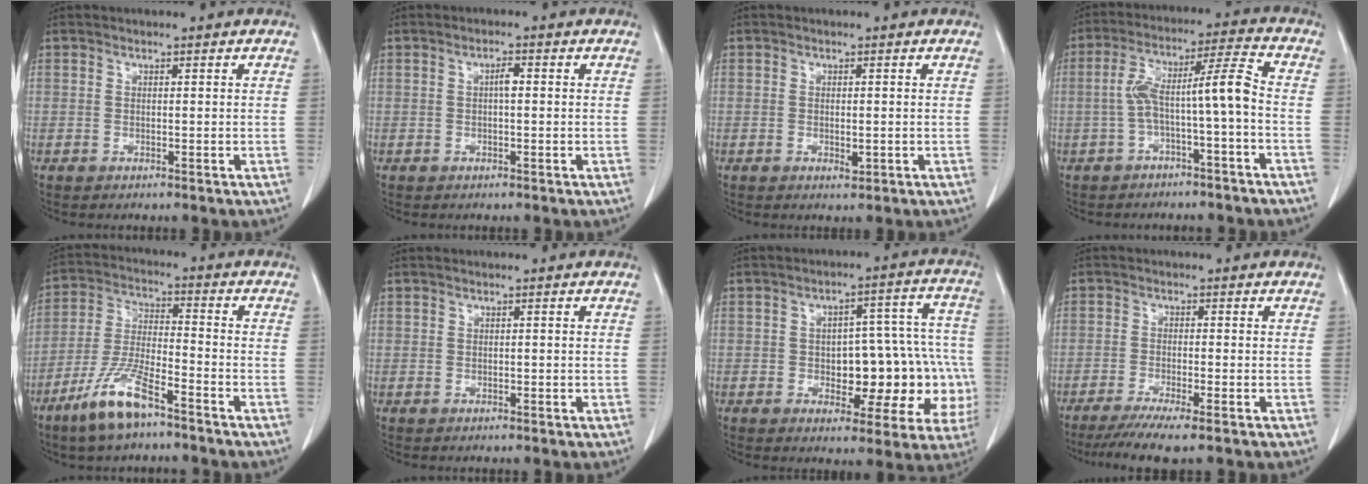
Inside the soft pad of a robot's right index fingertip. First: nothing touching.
{"total": 1.5, "force": [0.2, 0.5, 1.4], "torque": [-0.022, 0.004, 0.002]}
{"total": 1.5, "force": [-0.2, 0.8, 1.2], "torque": [-0.020, -0.004, 0.001]}
{"total": 8.7, "force": [-1.8, 0.3, 8.5], "torque": [-0.151, 0.039, -0.031]}
{"total": 10.0, "force": [-6.8, 2.1, 7.1], "torque": [-0.154, -0.015, -0.131]}
{"total": 0.0}
{"total": 15.7, "force": [-3.1, 7.5, 13.5], "torque": [-0.133, 0.046, -0.026]}
{"total": 5.9, "force": [-4.4, -0.1, 4.0], "torque": [-0.063, -0.014, -0.073]}